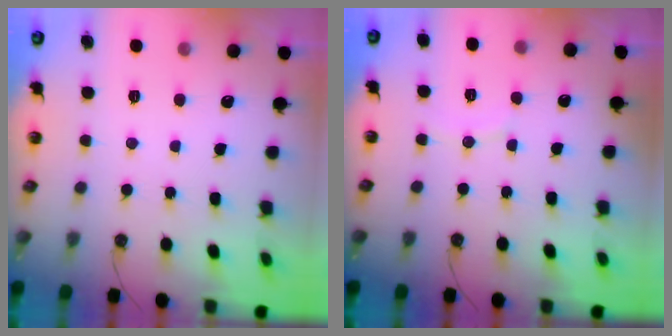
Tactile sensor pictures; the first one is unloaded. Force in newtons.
{"total": 4.4, "press": 4.4, "slide": 0.3}